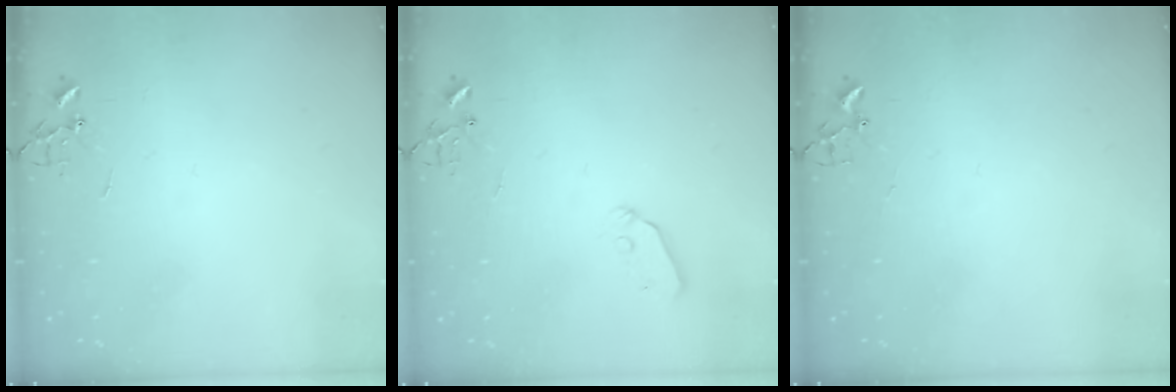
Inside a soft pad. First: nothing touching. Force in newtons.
{"total": 5.3, "press": 5.2, "slide": 0.6}
{"total": 1.8, "press": 1.8, "slide": 0.2}